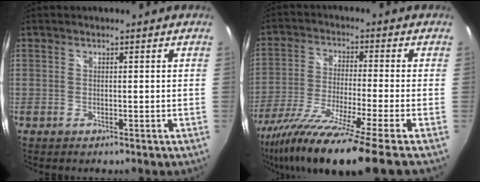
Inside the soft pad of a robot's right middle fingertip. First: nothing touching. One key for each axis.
{"total": 18.3, "fx": -14.7, "fy": -1.9, "fz": 10.8, "tx": -0.214, "ty": -0.062, "tz": -0.255}